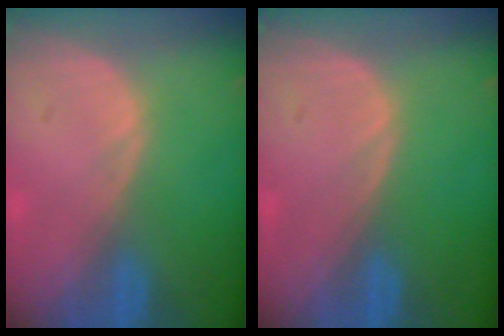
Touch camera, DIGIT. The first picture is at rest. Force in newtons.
{"total": 0.0}